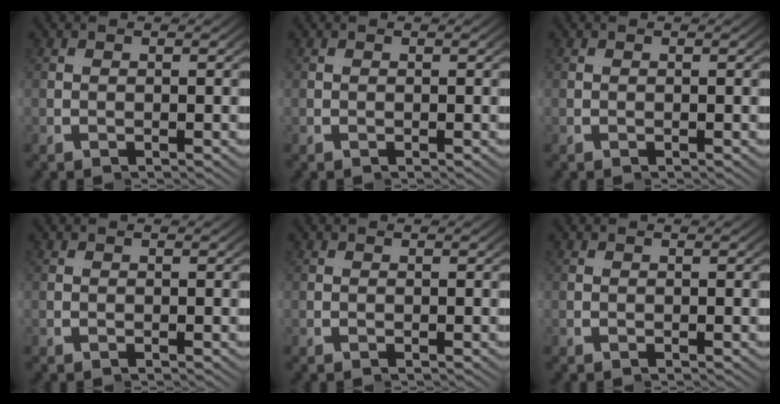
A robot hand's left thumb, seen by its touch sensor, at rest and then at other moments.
{"total": 0.0}
{"total": 0.0}
{"total": 0.0}
{"total": 0.0}
{"total": 0.0}